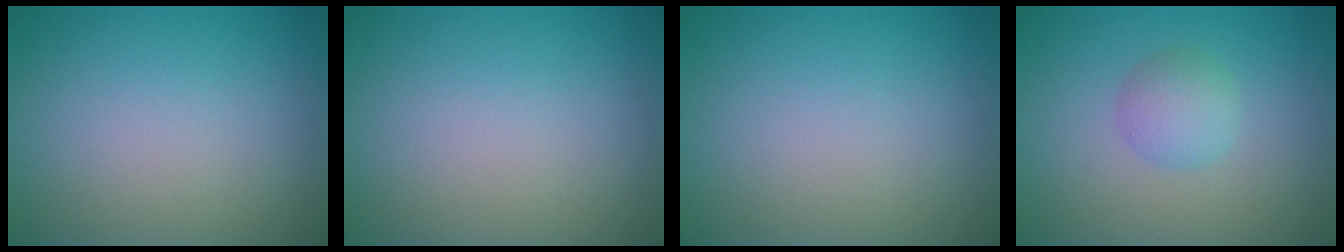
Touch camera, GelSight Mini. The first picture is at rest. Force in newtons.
{"total": 0.0}
{"total": 0.0}
{"total": 2.3, "press": 2.3, "slide": 0.1}